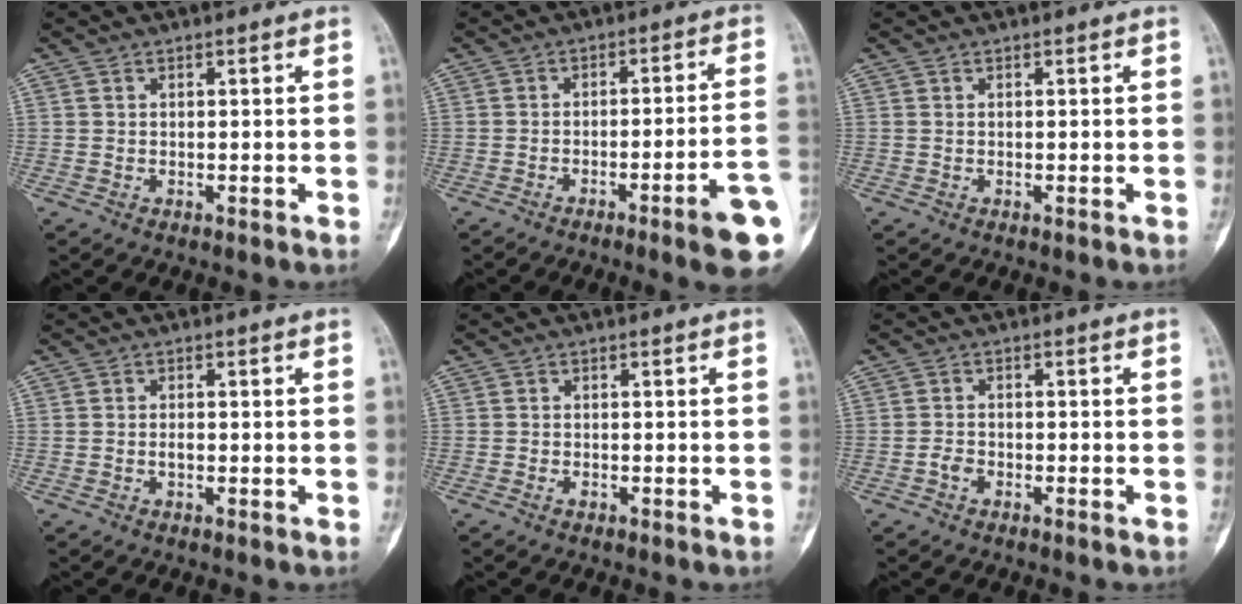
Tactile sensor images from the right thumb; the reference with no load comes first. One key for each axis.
{"total": 10.9, "fx": -4.9, "fy": 0.5, "fz": 9.7, "tx": -0.129, "ty": 0.022, "tz": -0.066}
{"total": 0.0}
{"total": 1.0, "fx": -0.4, "fy": 0.4, "fz": 0.8, "tx": -0.015, "ty": 0.001, "tz": -0.007}
{"total": 0.8, "fx": -0.6, "fy": 0.4, "fz": 0.4, "tx": -0.012, "ty": 0.004, "tz": -0.009}
{"total": 1.7, "fx": -1.1, "fy": 0.9, "fz": 0.9, "tx": -0.018, "ty": 0.006, "tz": -0.024}